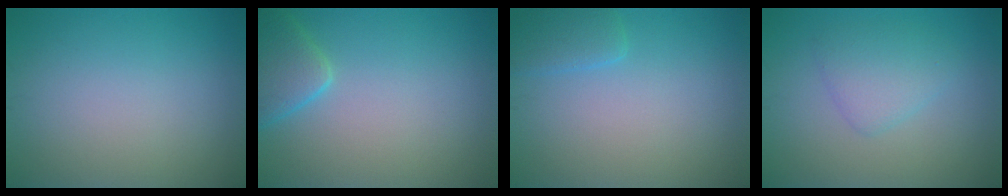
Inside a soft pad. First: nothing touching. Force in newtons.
{"total": 3.5, "press": 3.5, "slide": 0.3}
{"total": 1.9, "press": 1.8, "slide": 0.3}
{"total": 2.6, "press": 2.6, "slide": 0.3}